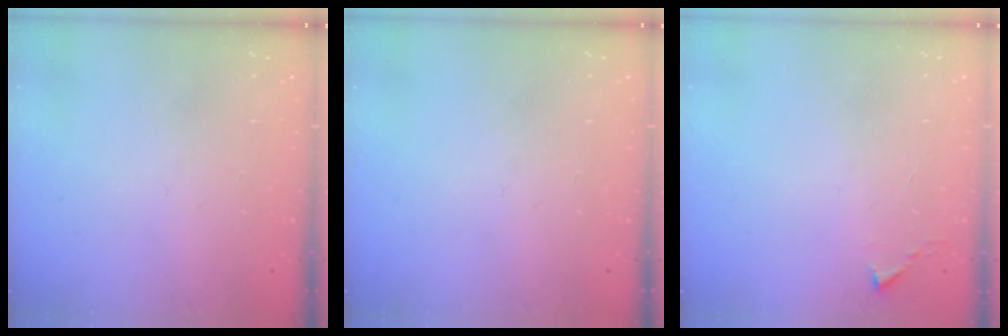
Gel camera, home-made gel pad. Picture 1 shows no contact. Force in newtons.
{"total": 0.0}
{"total": 1.1, "press": 1.1, "slide": 0.1}